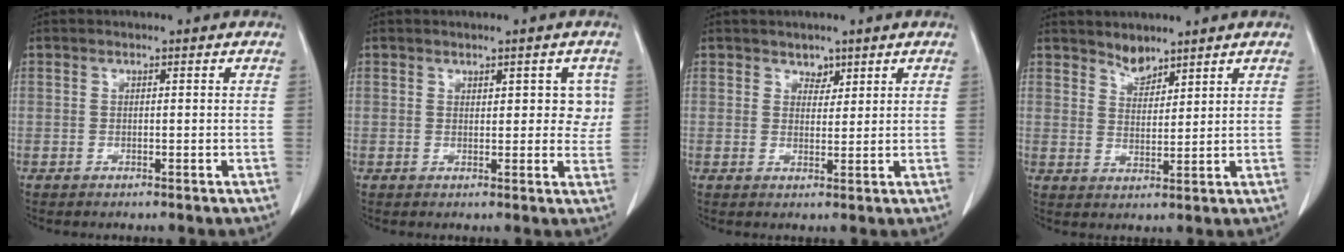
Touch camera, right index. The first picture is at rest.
{"total": 2.0, "force": [0.8, 0.8, 1.7], "torque": [-0.021, 0.002, 0.010]}
{"total": 2.0, "force": [1.5, 1.3, 0.4], "torque": [0.001, -0.005, 0.022]}
{"total": 3.1, "force": [2.8, 1.1, 0.6], "torque": [-0.009, -0.001, 0.053]}